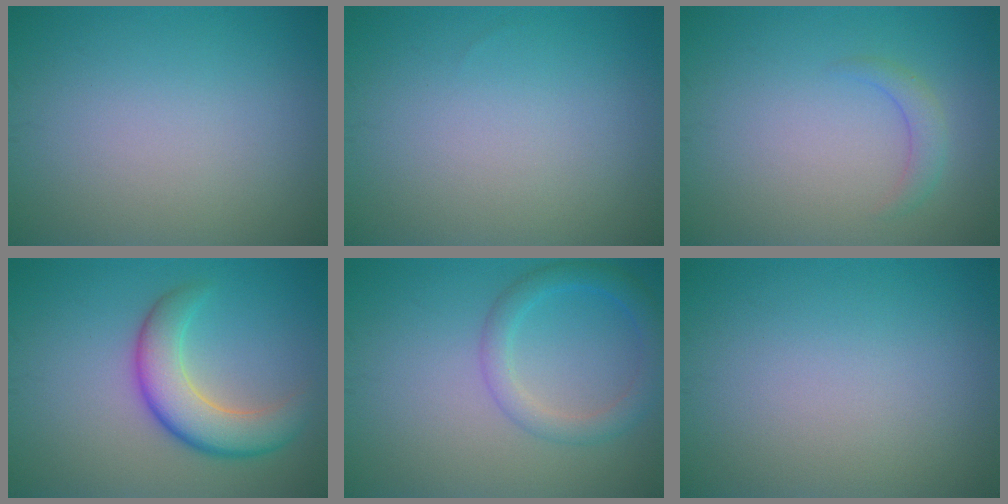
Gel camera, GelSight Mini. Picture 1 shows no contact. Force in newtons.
{"total": 0.0}
{"total": 1.5, "press": 1.5, "slide": 0.1}
{"total": 5.7, "press": 5.7, "slide": 0.3}
{"total": 3.1, "press": 3.1, "slide": 0.3}
{"total": 0.0}